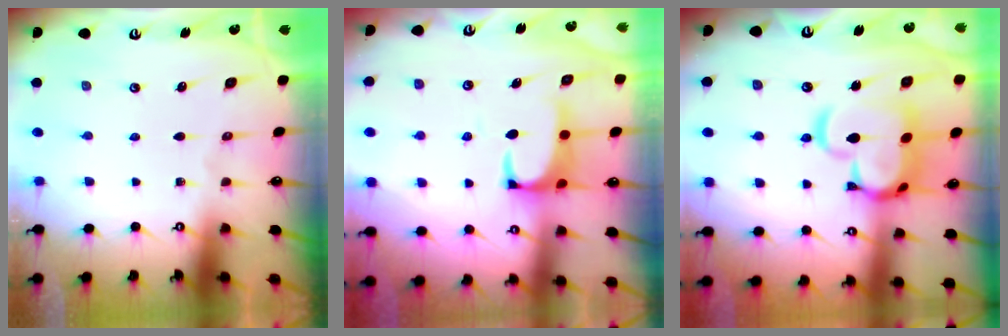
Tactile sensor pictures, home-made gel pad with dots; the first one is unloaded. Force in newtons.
{"total": 1.6, "press": 1.3, "slide": 0.8}
{"total": 8.8, "press": 8.8, "slide": 1.2}